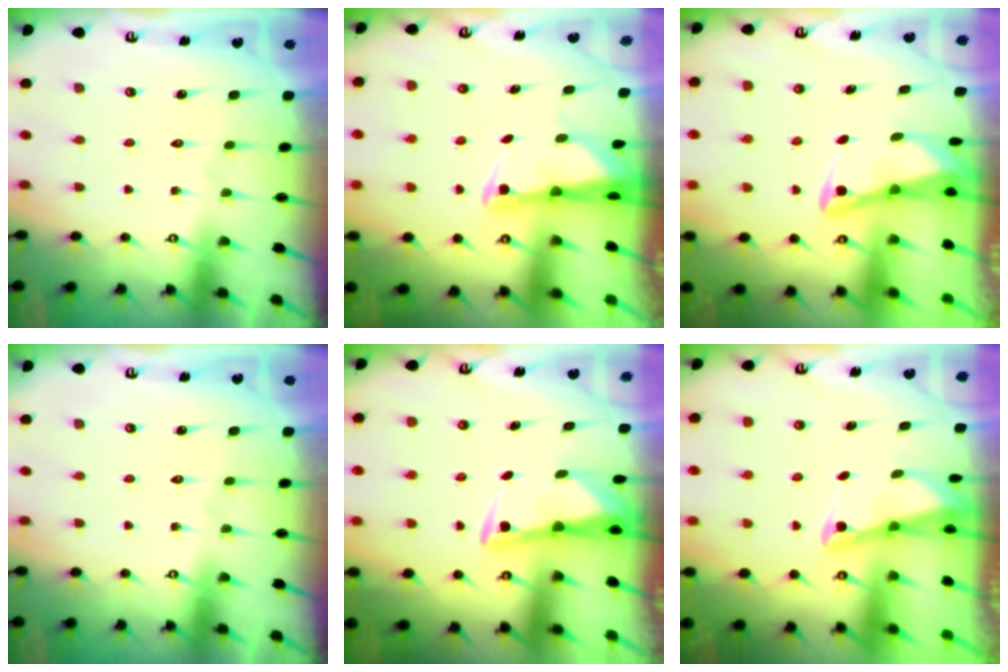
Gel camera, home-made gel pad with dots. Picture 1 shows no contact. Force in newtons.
{"total": 2.5, "press": 2.4, "slide": 0.5}
{"total": 3.0, "press": 3.0, "slide": 0.4}
{"total": 0.0}
{"total": 3.0, "press": 2.9, "slide": 0.4}
{"total": 2.2, "press": 2.2, "slide": 0.3}